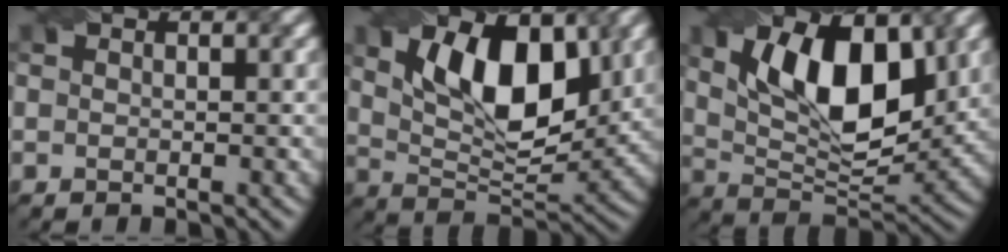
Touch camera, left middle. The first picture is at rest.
{"total": 9.6, "force": [3.3, 4.8, 7.7], "torque": [-0.128, -0.002, 0.055]}
{"total": 10.3, "force": [3.4, 5.0, 8.4], "torque": [-0.138, -0.001, 0.055]}